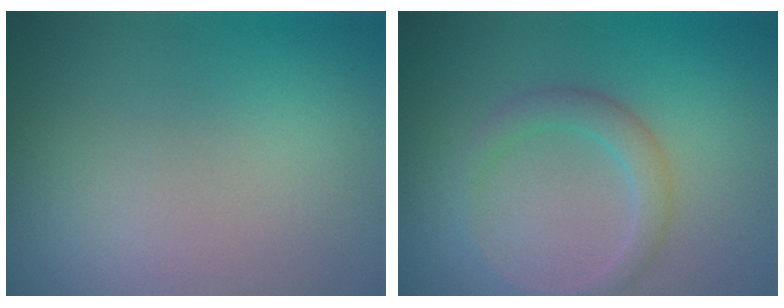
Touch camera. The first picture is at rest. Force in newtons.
{"total": 2.2, "press": 2.2, "slide": 0.1}